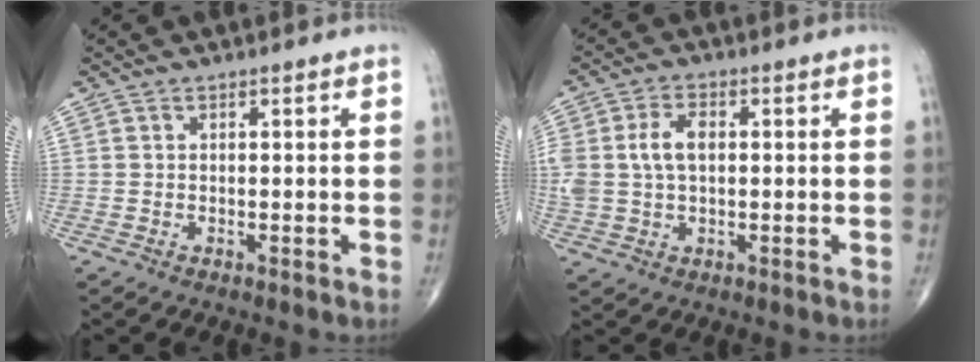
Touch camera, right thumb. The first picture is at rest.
{"total": 7.1, "force": [1.0, 4.3, 5.5], "torque": [-0.122, 0.015, 0.022]}